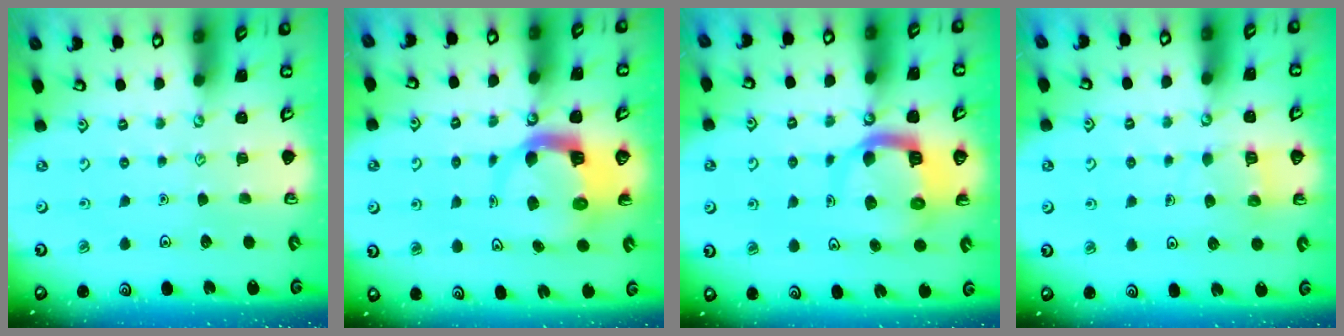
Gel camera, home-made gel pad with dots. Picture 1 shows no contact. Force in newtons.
{"total": 5.9, "press": 5.8, "slide": 1.0}
{"total": 9.4, "press": 9.3, "slide": 1.3}
{"total": 5.1, "press": 5.1, "slide": 0.6}